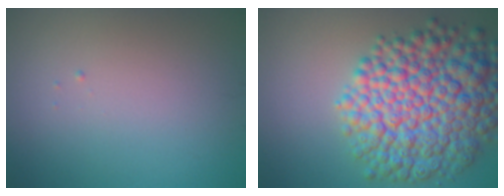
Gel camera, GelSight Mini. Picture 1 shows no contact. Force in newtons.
{"total": 11.7, "press": 11.7, "slide": 0.3}